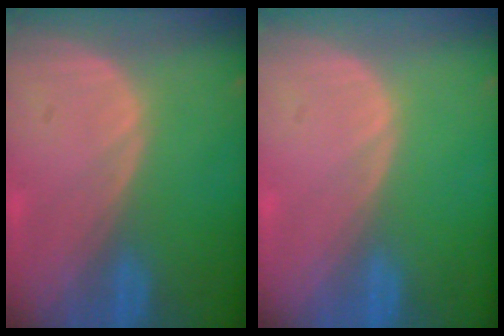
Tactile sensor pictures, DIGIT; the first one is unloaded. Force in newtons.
{"total": 0.0}